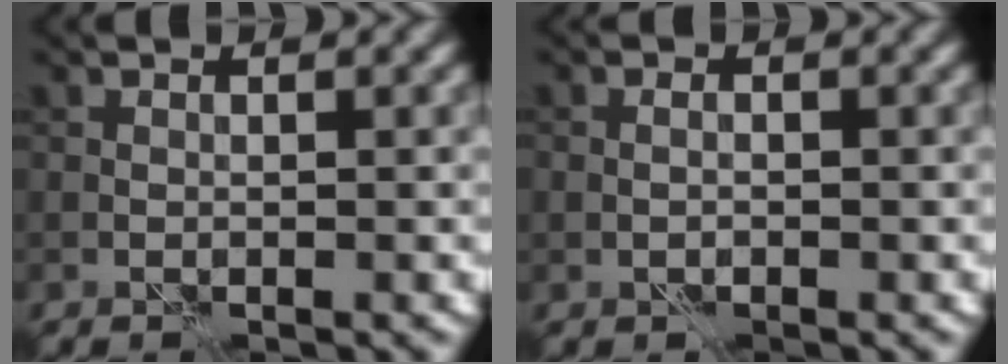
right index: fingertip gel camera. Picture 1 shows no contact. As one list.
[{"total": 0.8, "force": [-0.2, 0.5, 0.6], "torque": [-0.013, 0.000, -0.004]}]